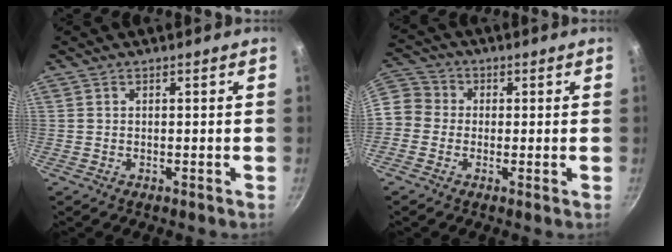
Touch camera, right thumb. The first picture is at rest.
{"total": 7.7, "force": [-0.7, 7.2, 2.8], "torque": [-0.034, 0.021, -0.037]}